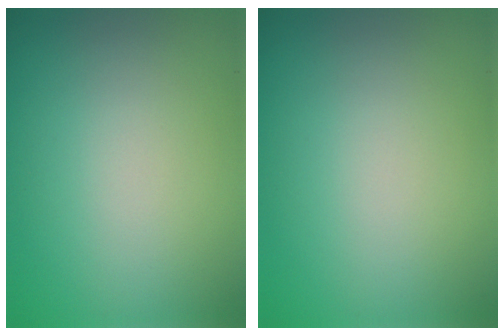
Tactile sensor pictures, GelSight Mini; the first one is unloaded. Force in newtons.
{"total": 0.0}